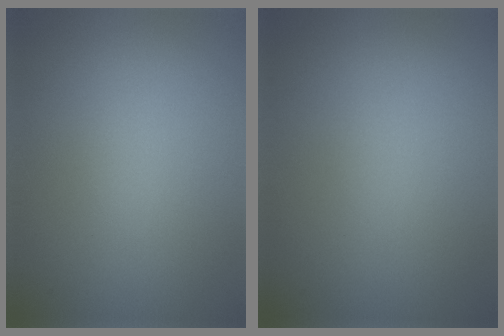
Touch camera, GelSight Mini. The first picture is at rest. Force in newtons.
{"total": 0.0}